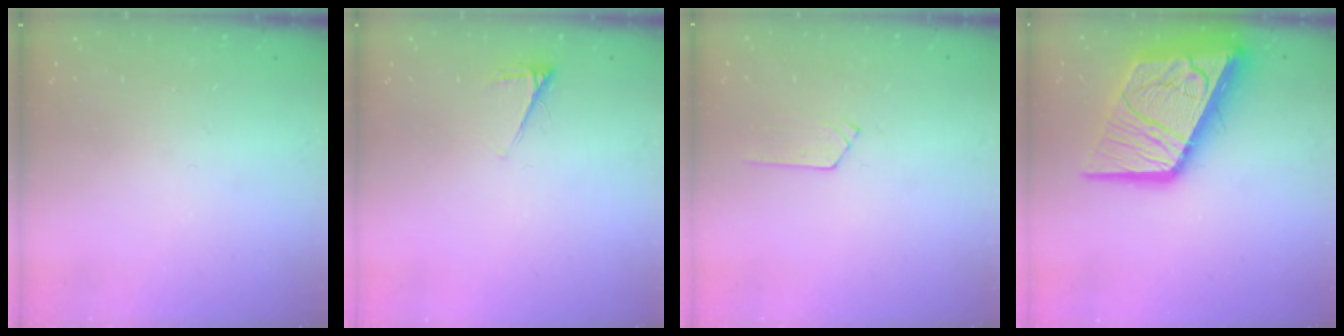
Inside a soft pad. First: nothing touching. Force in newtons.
{"total": 4.2, "press": 4.1, "slide": 0.6}
{"total": 6.1, "press": 6.0, "slide": 0.7}
{"total": 25.4, "press": 25.2, "slide": 3.1}